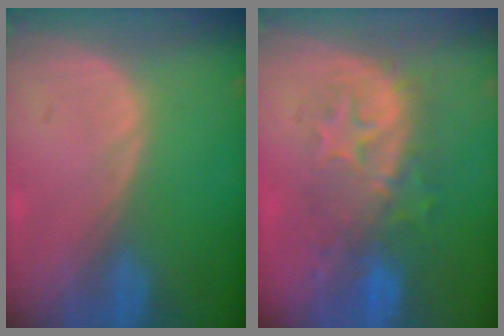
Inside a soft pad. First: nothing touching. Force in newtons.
{"total": 8.4, "press": 8.3, "slide": 1.2}